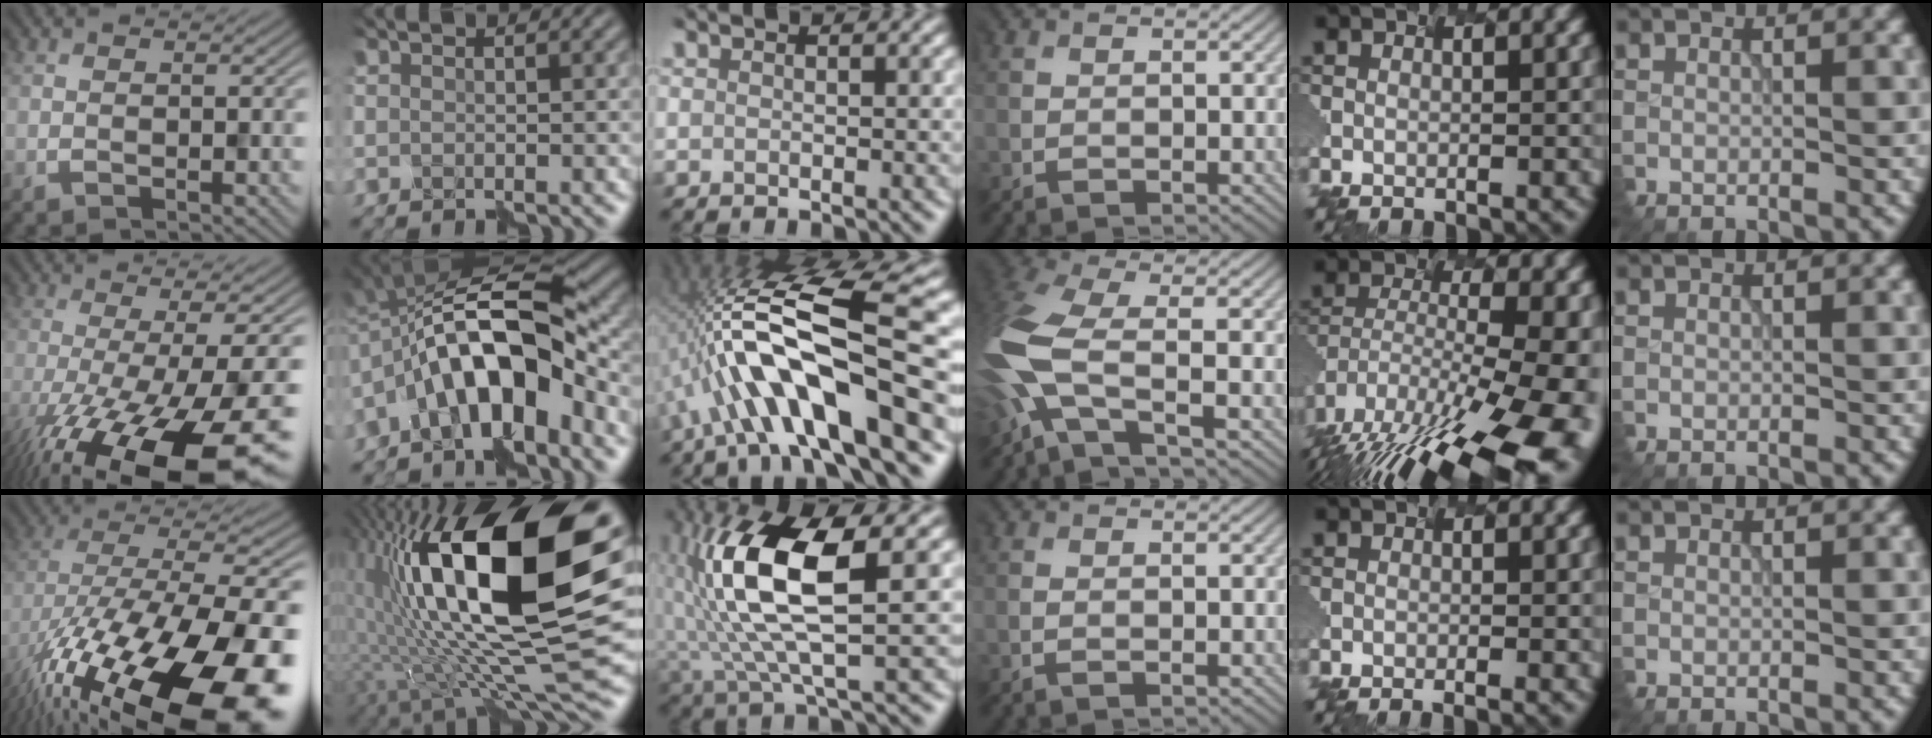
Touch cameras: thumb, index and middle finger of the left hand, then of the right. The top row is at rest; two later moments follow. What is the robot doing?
{"motion": "assemble", "object": "spray bottle"}